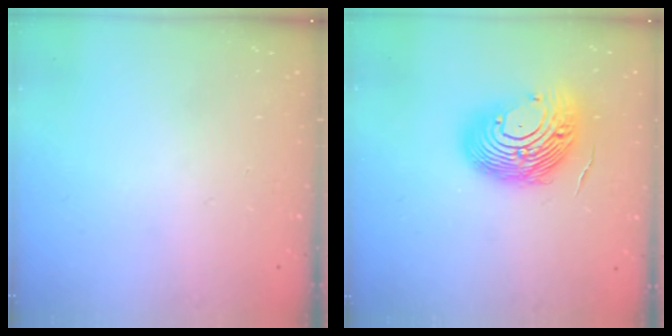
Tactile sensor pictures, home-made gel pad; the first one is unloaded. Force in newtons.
{"total": 15.5, "press": 14.6, "slide": 5.1}